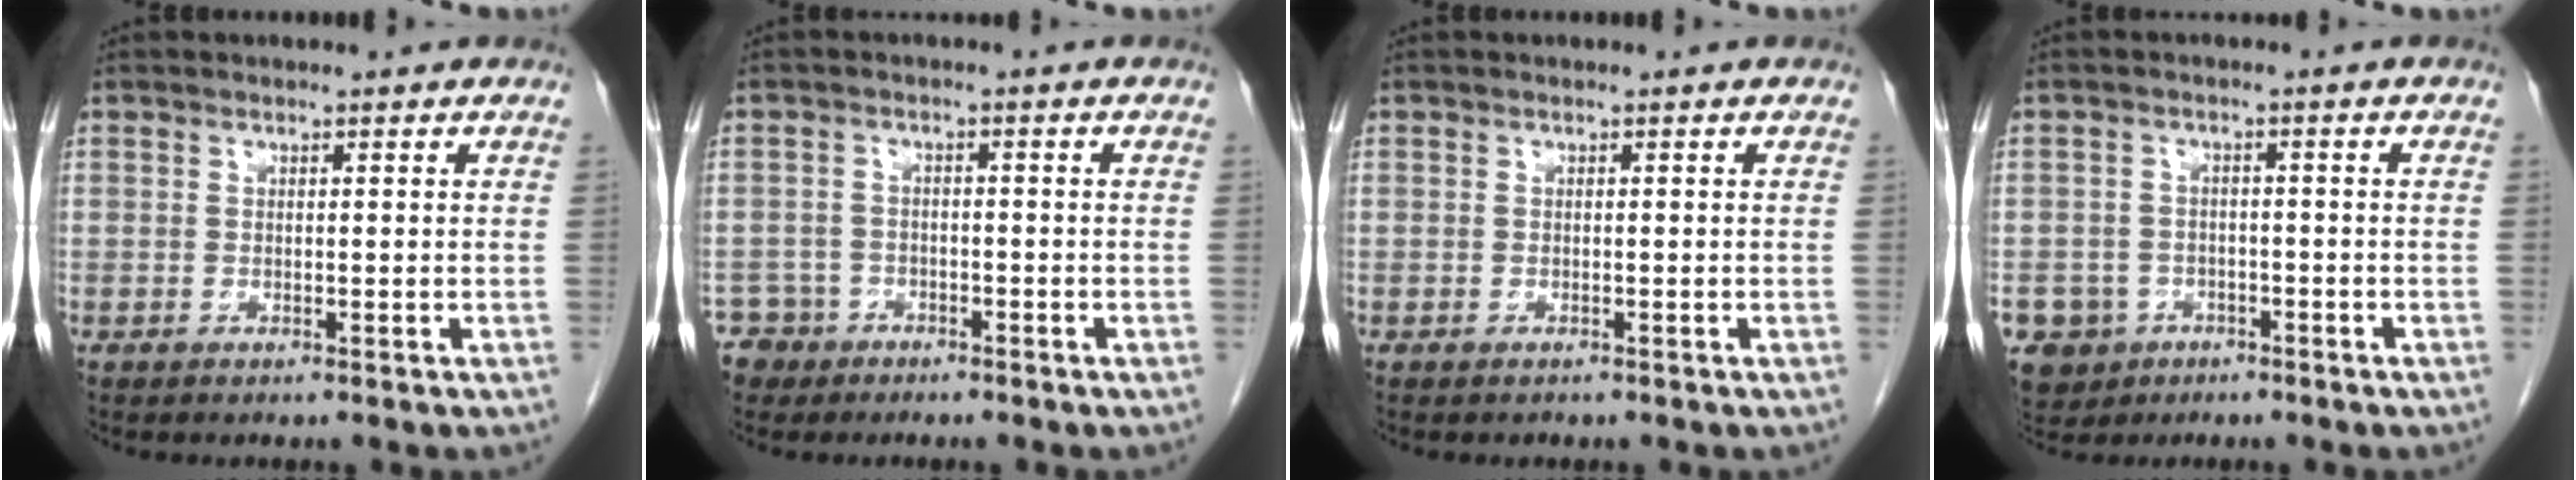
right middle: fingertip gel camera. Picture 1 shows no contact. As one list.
[{"total": 4.0, "force": [-2.7, 2.9, -0.6], "torque": [0.016, 0.010, -0.048]}, {"total": 0.0}, {"total": 6.5, "force": [-3.3, 5.6, 1.0], "torque": [-0.023, 0.008, -0.046]}]